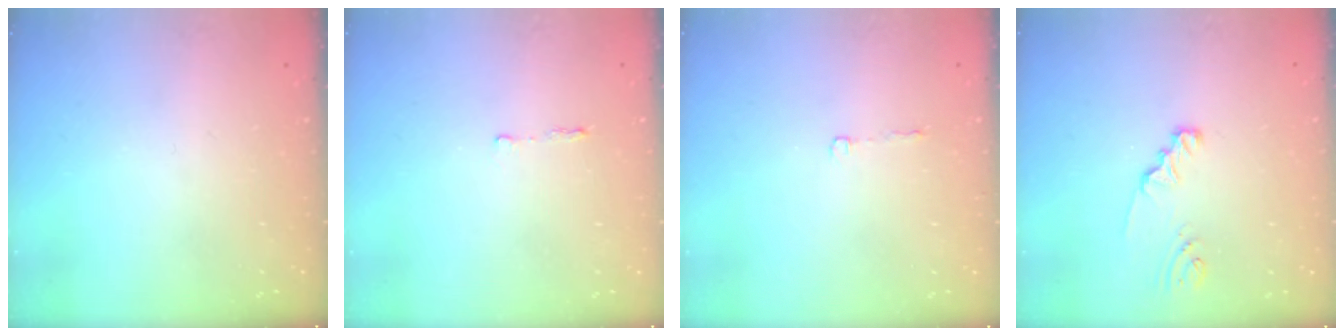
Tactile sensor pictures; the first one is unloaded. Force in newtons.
{"total": 2.6, "press": 2.6, "slide": 0.4}
{"total": 2.2, "press": 2.2, "slide": 0.4}
{"total": 2.1, "press": 2.1, "slide": 0.2}